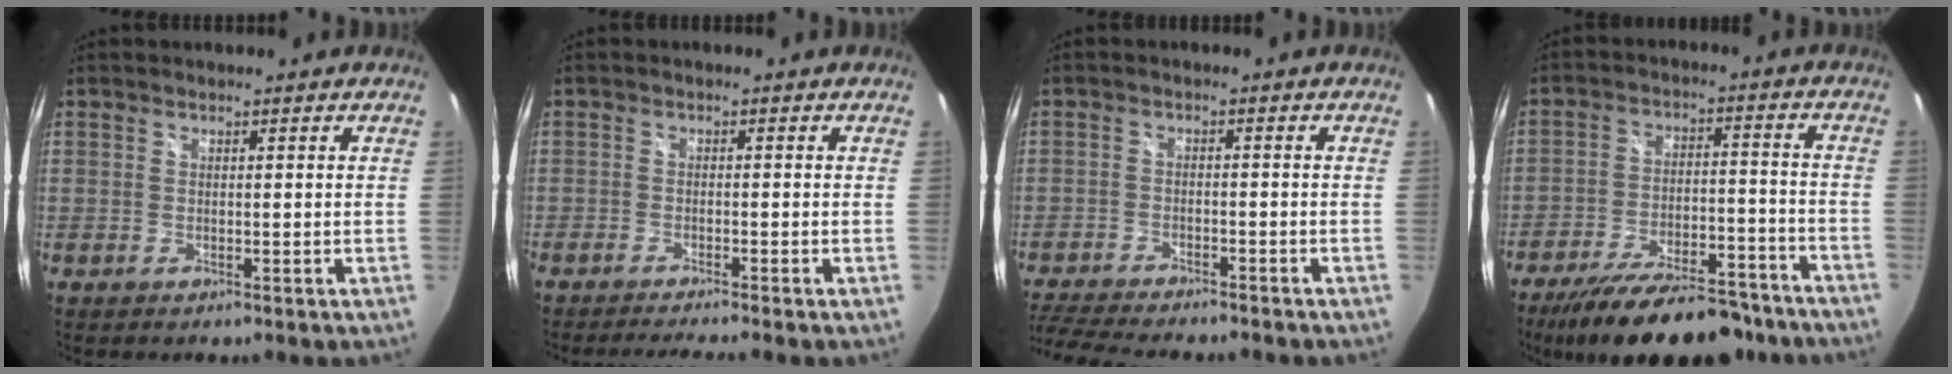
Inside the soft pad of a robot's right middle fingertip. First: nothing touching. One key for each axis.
{"total": 4.5, "fx": -4.1, "fy": -0.7, "fz": 1.8, "tx": -0.042, "ty": -0.010, "tz": -0.068}
{"total": 12.5, "fx": -11.0, "fy": 2.0, "fz": 5.4, "tx": -0.129, "ty": -0.024, "tz": -0.181}
{"total": 22.1, "fx": -18.2, "fy": 6.6, "fz": 10.7, "tx": -0.193, "ty": -0.016, "tz": -0.256}